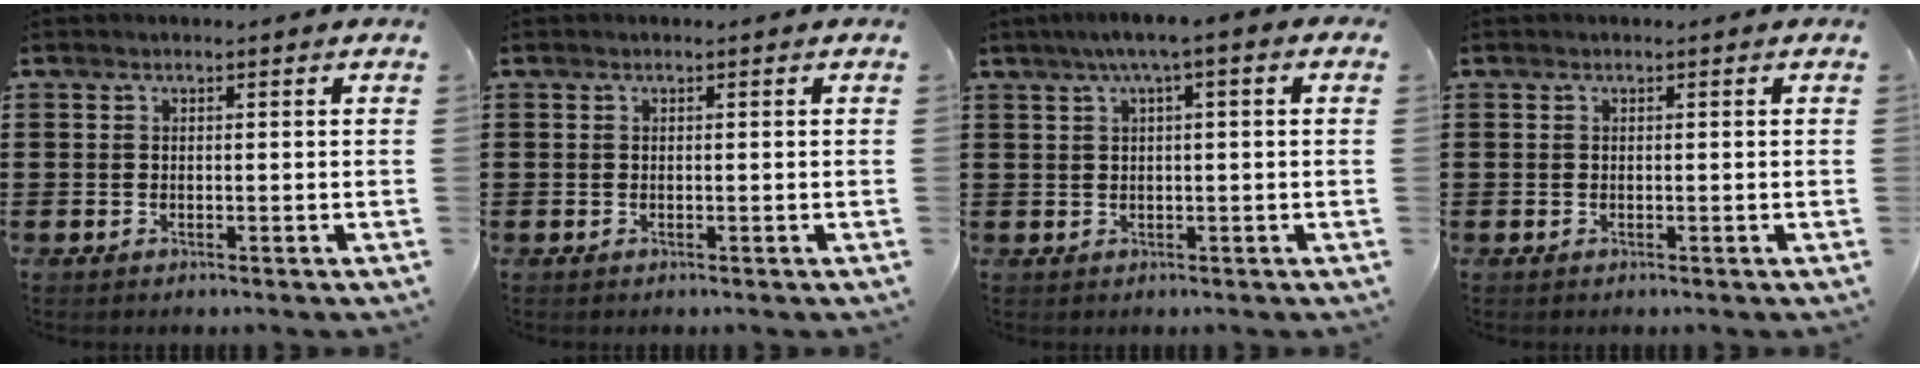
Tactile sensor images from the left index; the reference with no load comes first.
{"total": 0.0}
{"total": 3.2, "force": [0.6, 0.2, 3.1], "torque": [-0.059, 0.001, 0.006]}
{"total": 0.0}